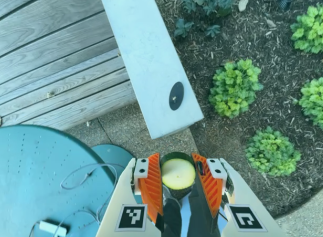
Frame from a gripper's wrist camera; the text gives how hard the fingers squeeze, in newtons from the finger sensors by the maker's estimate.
{"total": 13.3, "left": 13.1, "right": 13.5}